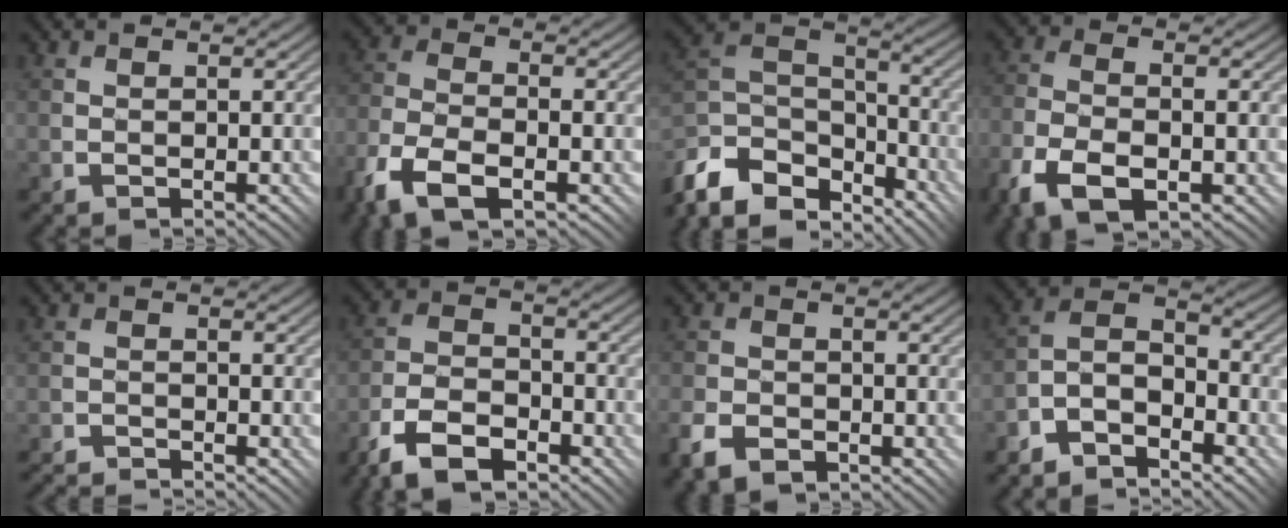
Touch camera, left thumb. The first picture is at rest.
{"total": 10.4, "force": [-5.9, 4.9, 7.0], "torque": [-0.168, -0.023, -0.109]}
{"total": 12.9, "force": [-9.3, 6.7, 5.9], "torque": [-0.175, -0.004, -0.167]}
{"total": 9.9, "force": [-4.8, 4.8, 7.2], "torque": [-0.168, -0.029, -0.079]}
{"total": 3.5, "force": [-3.4, -0.3, 0.1], "torque": [-0.007, 0.001, -0.069]}
{"total": 8.8, "force": [-6.1, 4.0, 4.8], "torque": [-0.102, -0.002, -0.126]}
{"total": 4.9, "force": [-3.1, 3.1, 2.2], "torque": [-0.059, -0.007, -0.063]}
{"total": 7.3, "force": [-5.8, 2.9, 3.3], "torque": [-0.054, 0.009, -0.123]}